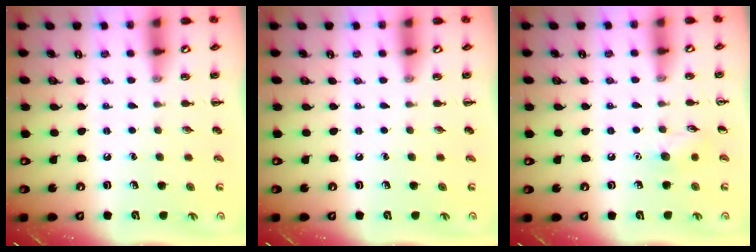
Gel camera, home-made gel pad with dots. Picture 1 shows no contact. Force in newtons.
{"total": 0.0}
{"total": 6.7, "press": 6.5, "slide": 1.4}